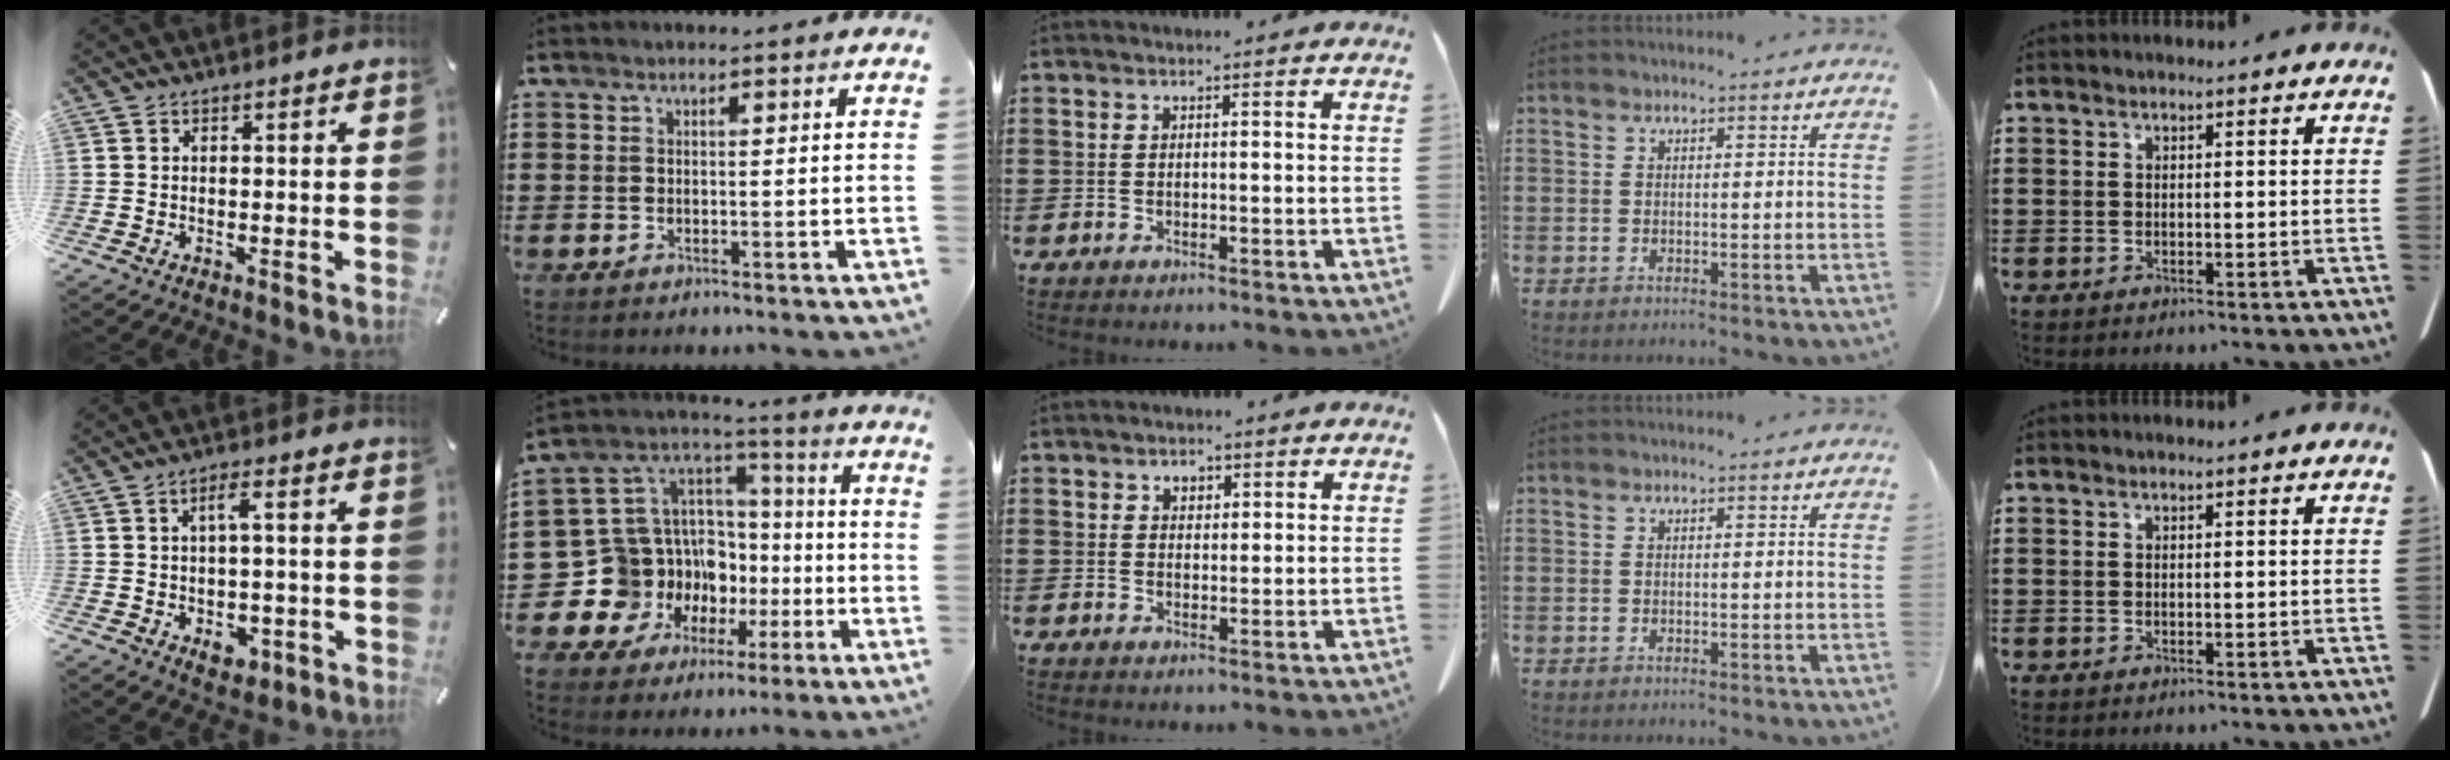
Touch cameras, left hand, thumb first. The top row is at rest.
{"thumb": {"total": 6.8, "force": [-1.1, 3.6, 5.7], "torque": [-0.096, 0.003, -0.024]}, "index": {"total": 14.6, "force": [-5.4, 13.2, 3.3], "torque": [-0.120, -0.037, -0.055]}, "middle": {"total": 1.7, "force": [1.1, 1.1, 0.7], "torque": [-0.009, 0.000, 0.020]}}